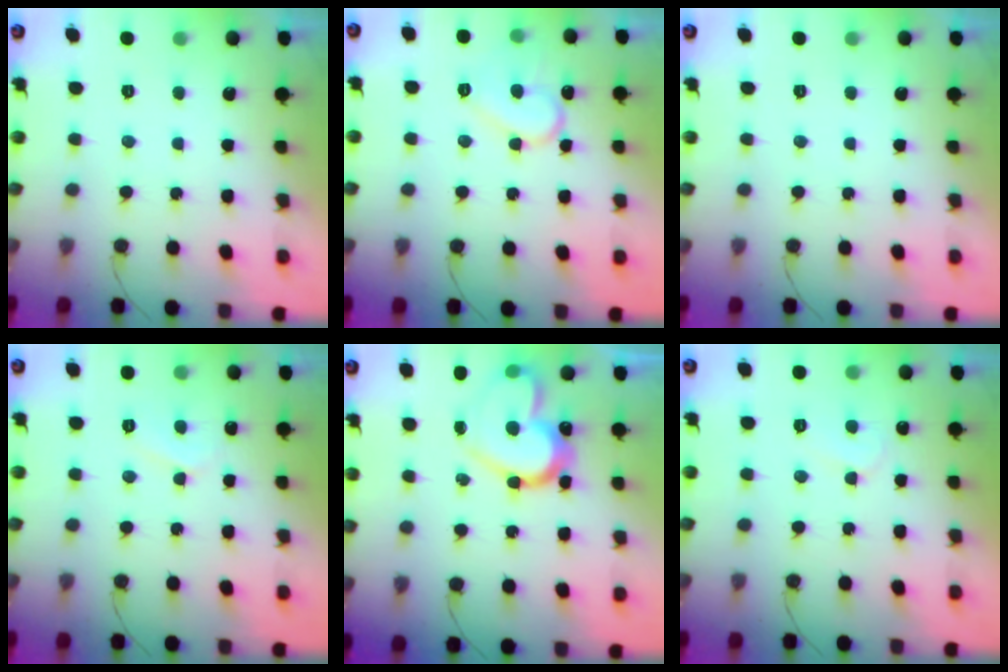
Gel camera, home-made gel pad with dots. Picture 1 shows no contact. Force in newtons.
{"total": 11.0, "press": 11.0, "slide": 0.9}
{"total": 0.0}
{"total": 5.2, "press": 5.2, "slide": 0.6}
{"total": 18.1, "press": 18.1, "slide": 1.5}
{"total": 5.9, "press": 5.9, "slide": 0.4}